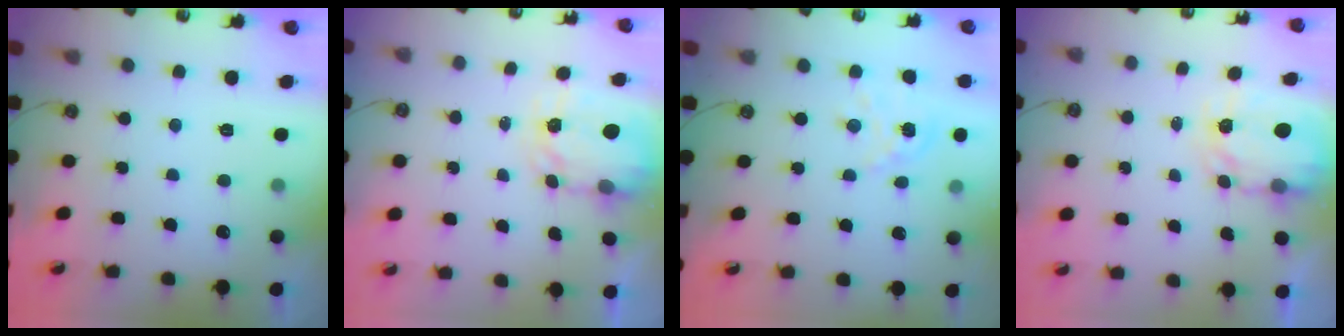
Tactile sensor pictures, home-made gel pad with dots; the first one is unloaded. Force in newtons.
{"total": 3.3, "press": 3.3, "slide": 0.6}
{"total": 3.5, "press": 3.5, "slide": 0.2}
{"total": 3.9, "press": 3.9, "slide": 0.3}